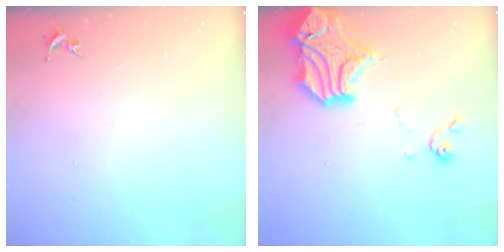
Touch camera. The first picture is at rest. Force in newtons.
{"total": 20.2, "press": 20.0, "slide": 2.5}